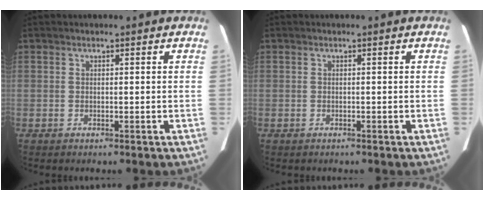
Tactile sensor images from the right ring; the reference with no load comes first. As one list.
[{"total": 0.0}]